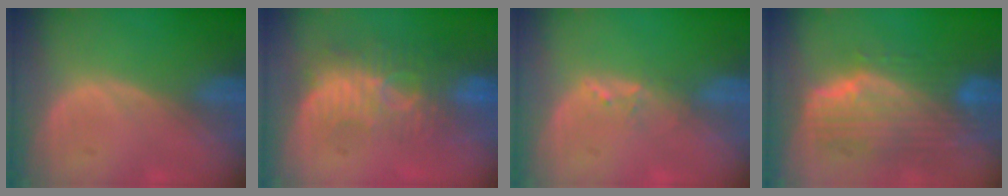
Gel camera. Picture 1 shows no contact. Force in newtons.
{"total": 9.0, "press": 8.2, "slide": 3.8}
{"total": 1.6, "press": 1.5, "slide": 0.3}
{"total": 10.0, "press": 8.9, "slide": 4.6}